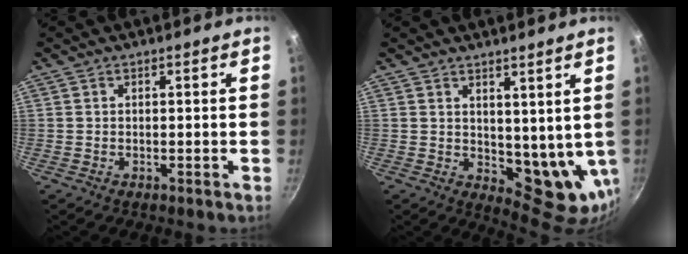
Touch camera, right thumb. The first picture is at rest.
{"total": 9.0, "force": [3.4, 5.1, 6.7], "torque": [-0.076, -0.027, 0.064]}